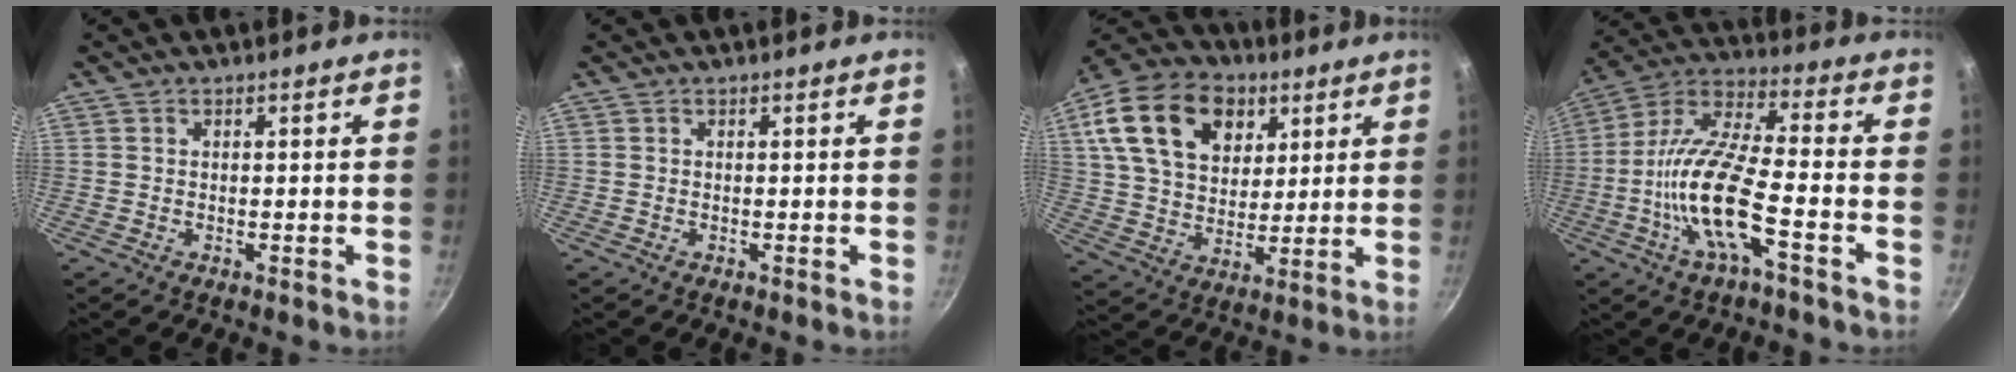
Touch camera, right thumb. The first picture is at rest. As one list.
[{"total": 0.0}, {"total": 20.4, "force": [8.0, 14.2, 12.2], "torque": [-0.193, -0.006, 0.134]}, {"total": 15.9, "force": [-5.2, 4.5, 14.4], "torque": [-0.283, 0.037, -0.114]}]